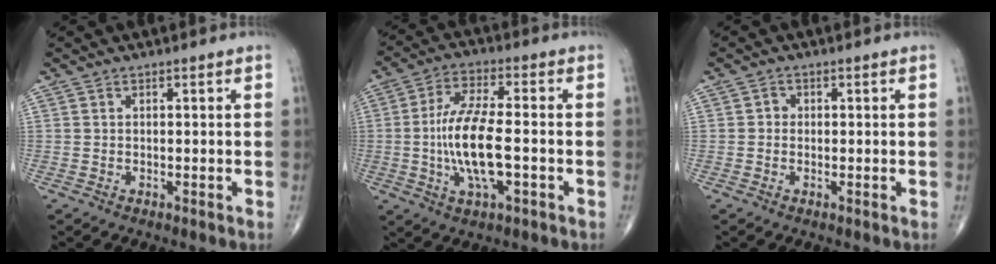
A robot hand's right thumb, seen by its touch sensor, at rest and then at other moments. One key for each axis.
{"total": 12.7, "fx": -1.9, "fy": 4.4, "fz": 11.7, "tx": -0.237, "ty": 0.013, "tz": -0.035}
{"total": 1.2, "fx": -0.1, "fy": 1.1, "fz": 0.5, "tx": 0.000, "ty": 0.004, "tz": -0.005}